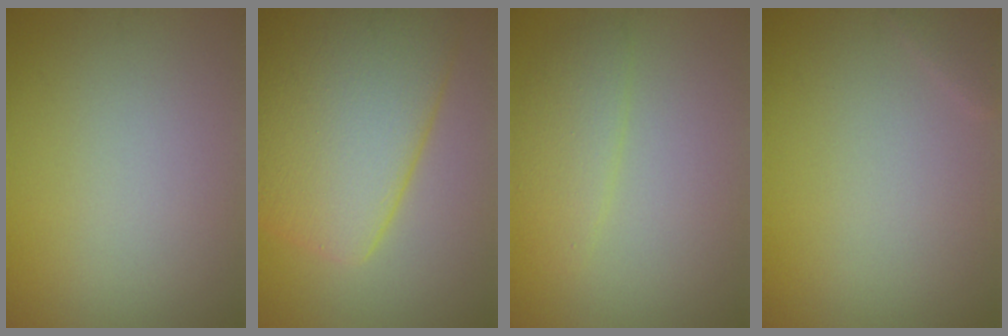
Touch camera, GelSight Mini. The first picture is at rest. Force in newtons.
{"total": 12.0, "press": 12.0, "slide": 0.5}
{"total": 2.3, "press": 2.3, "slide": 0.0}
{"total": 0.8, "press": 0.8, "slide": 0.1}